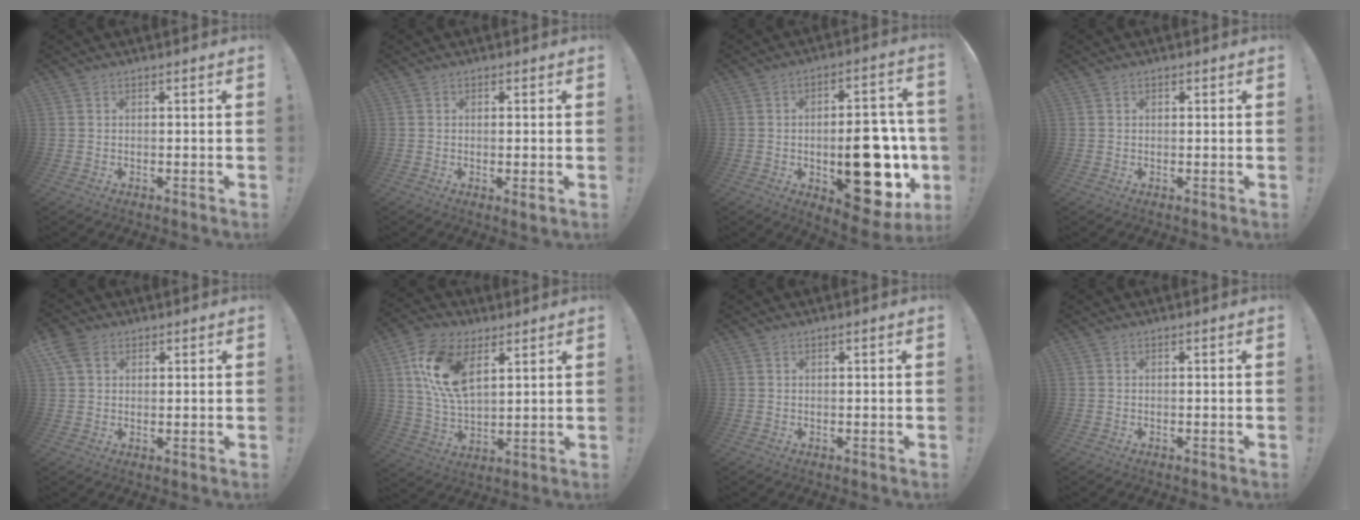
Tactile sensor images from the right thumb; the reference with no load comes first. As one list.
[{"total": 2.1, "force": [0.2, 0.0, 2.1], "torque": [-0.030, -0.004, 0.003]}, {"total": 21.6, "force": [-4.3, 10.8, 18.2], "torque": [-0.222, 0.013, -0.047]}, {"total": 0.6, "force": [0.2, 0.5, 0.1], "torque": [0.001, 0.001, 0.003]}, {"total": 5.7, "force": [2.7, 4.1, 3.0], "torque": [-0.046, -0.003, 0.054]}, {"total": 16.1, "force": [6.9, 9.1, 11.4], "torque": [-0.229, -0.018, 0.125]}, {"total": 0.5, "force": [0.2, -0.2, 0.4], "torque": [-0.005, -0.001, 0.003]}, {"total": 0.0}]